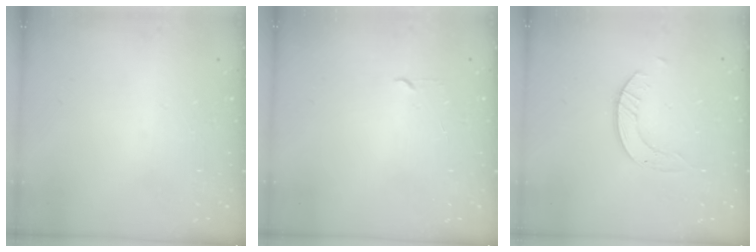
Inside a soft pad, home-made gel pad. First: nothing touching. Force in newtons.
{"total": 2.3, "press": 2.2, "slide": 0.3}
{"total": 2.6, "press": 2.5, "slide": 0.3}